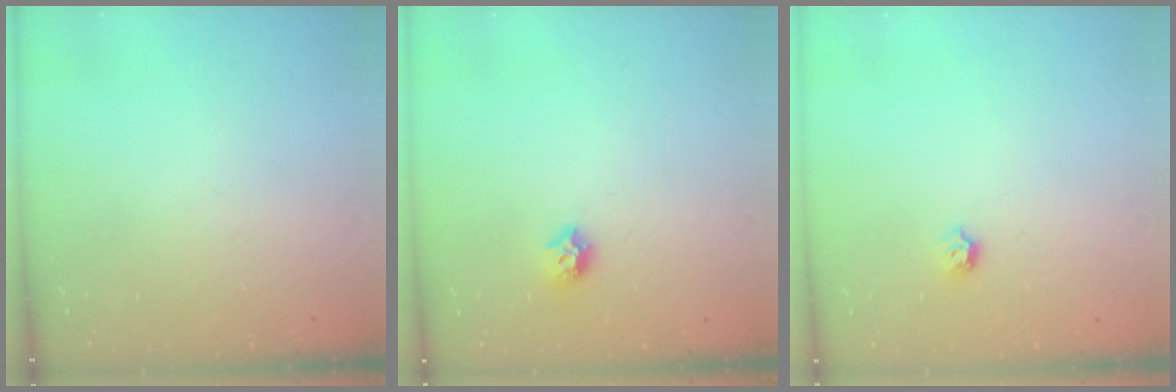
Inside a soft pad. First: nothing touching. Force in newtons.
{"total": 7.5, "press": 7.4, "slide": 0.8}
{"total": 3.8, "press": 3.7, "slide": 0.8}